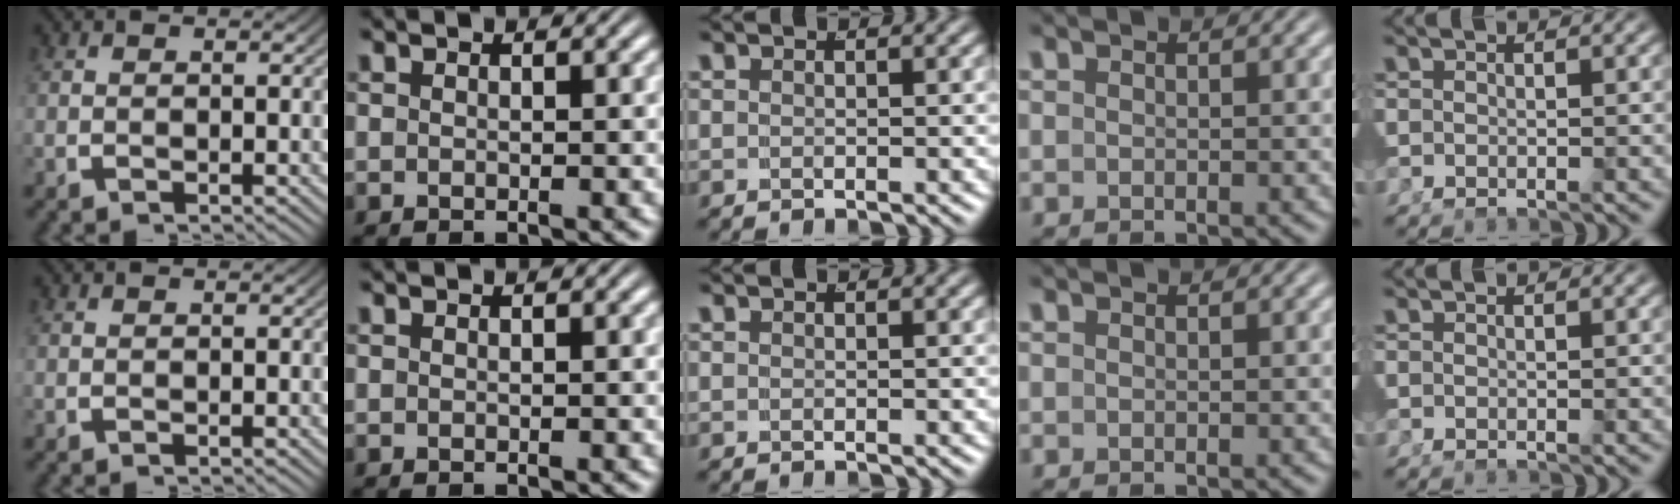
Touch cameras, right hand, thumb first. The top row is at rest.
{}